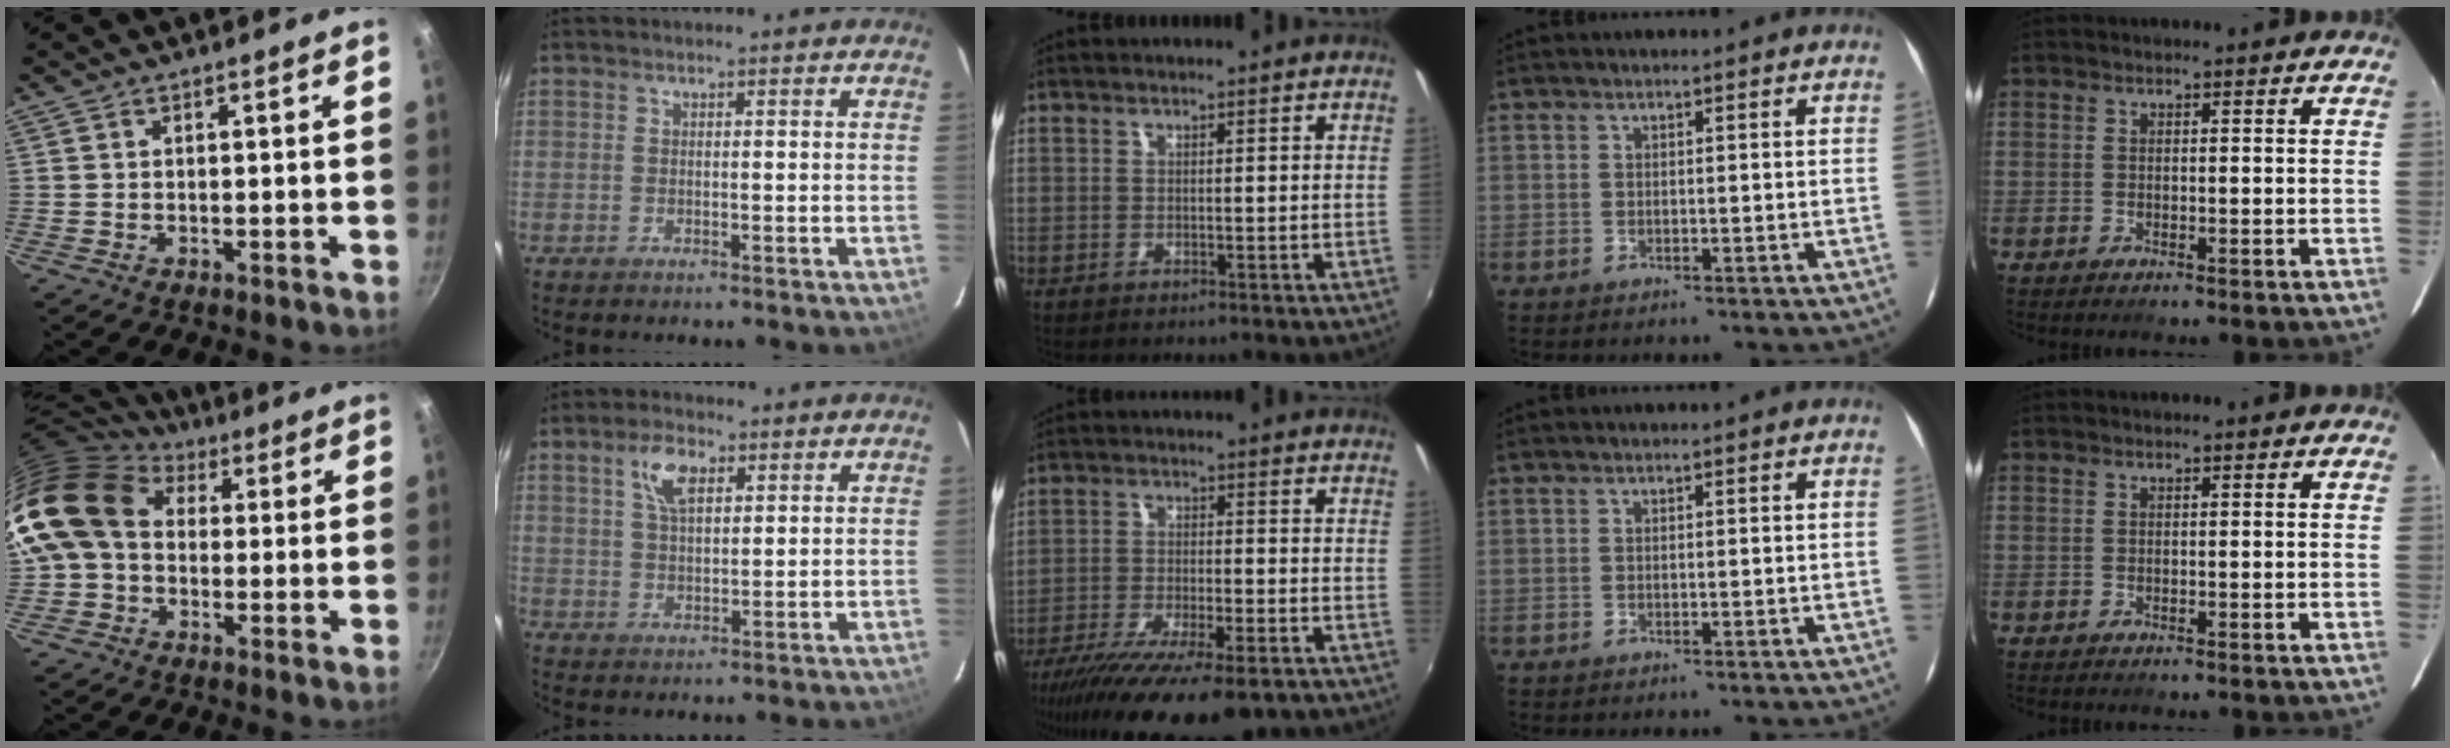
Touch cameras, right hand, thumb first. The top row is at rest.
{"thumb": {"total": 15.3, "force": [2.1, 11.8, 9.5], "torque": [-0.162, 0.027, 0.022]}, "index": {"total": 6.0, "force": [2.7, 2.8, 4.6], "torque": [-0.085, 0.012, 0.051]}, "middle": {"total": 18.1, "force": [-13.3, 4.1, 11.5], "torque": [-0.223, -0.062, -0.214]}}